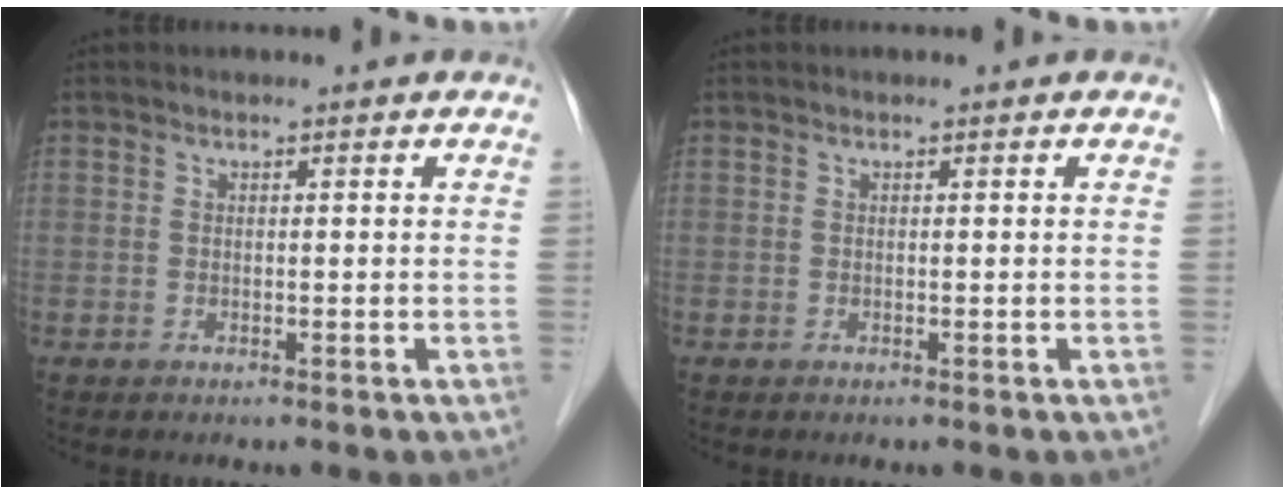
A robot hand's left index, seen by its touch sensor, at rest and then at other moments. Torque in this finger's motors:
{"motor_torque": [0.00, 0.00, 0.00, 0.00]}